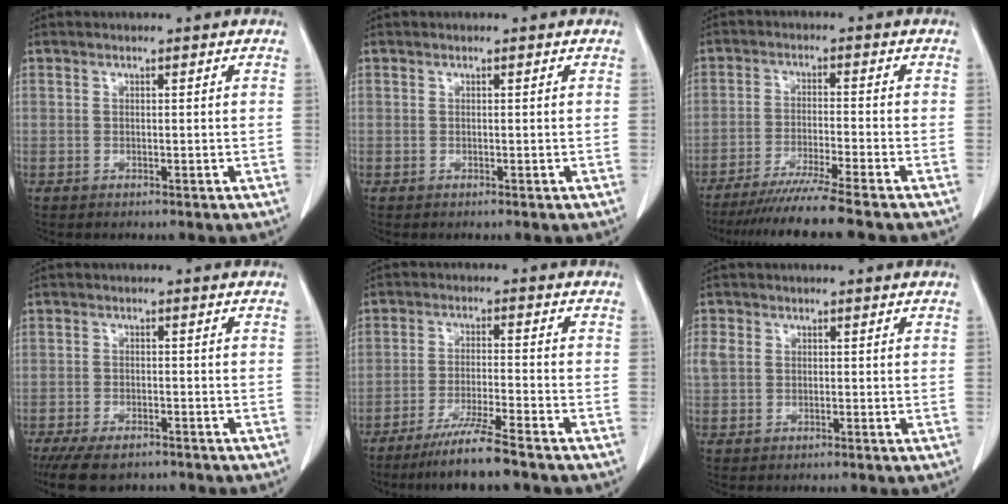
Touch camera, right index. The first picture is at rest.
{"total": 0.0}
{"total": 9.3, "force": [-7.8, -1.9, 4.7], "torque": [-0.063, -0.033, -0.127]}
{"total": 7.7, "force": [-6.2, 2.7, 3.7], "torque": [-0.057, -0.010, -0.096]}
{"total": 7.8, "force": [-6.1, -0.6, 4.8], "torque": [-0.086, -0.025, -0.111]}
{"total": 2.3, "force": [0.5, 1.9, 1.2], "torque": [-0.039, 0.013, 0.012]}